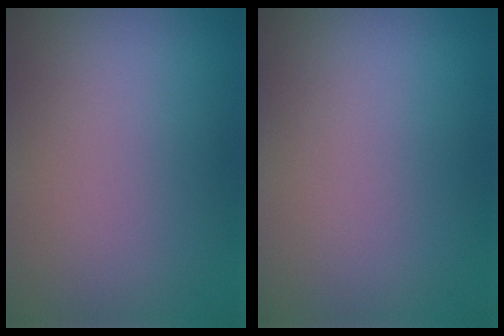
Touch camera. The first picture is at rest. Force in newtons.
{"total": 0.0}